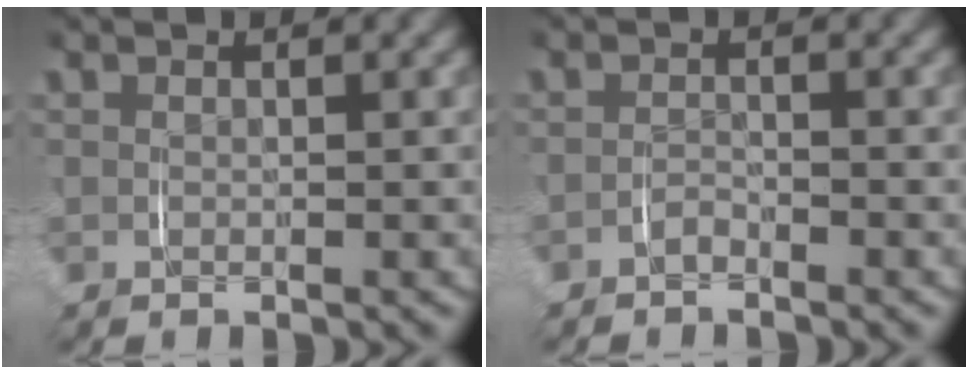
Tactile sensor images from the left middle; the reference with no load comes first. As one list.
[{"total": 1.4, "force": [-1.4, 0.0, -0.1], "torque": [0.000, -0.002, -0.027]}]